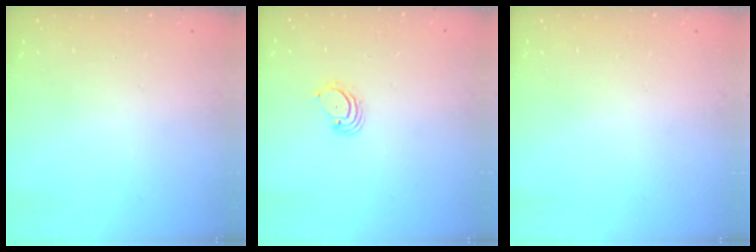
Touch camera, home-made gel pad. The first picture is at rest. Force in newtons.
{"total": 3.1, "press": 3.1, "slide": 0.3}
{"total": 0.0}